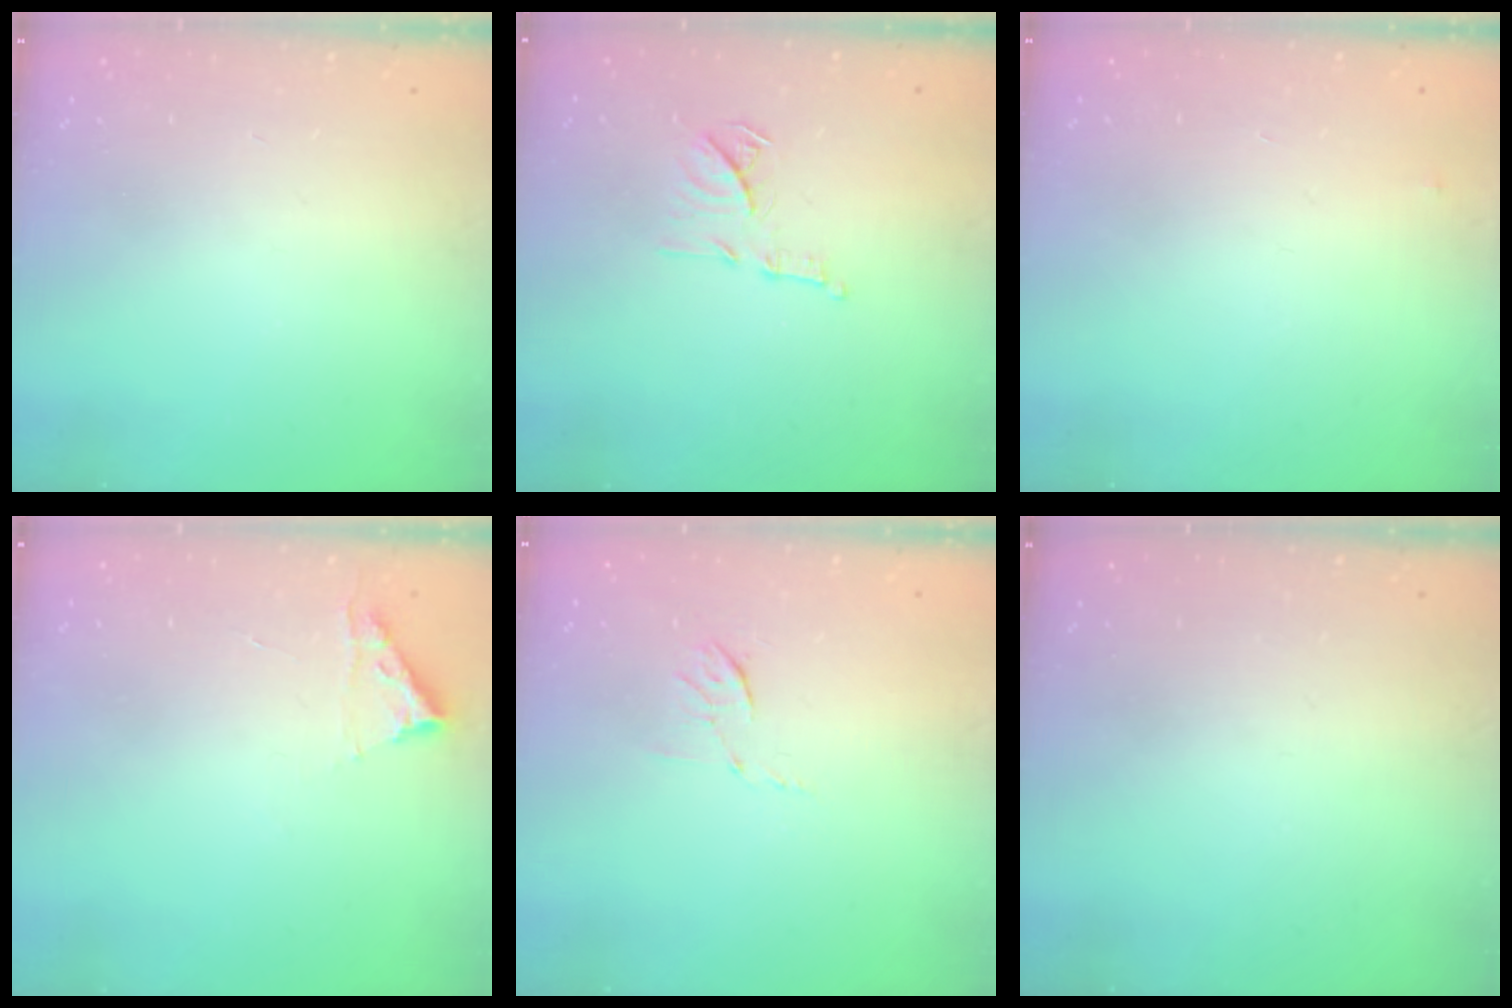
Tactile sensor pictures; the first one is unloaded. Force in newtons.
{"total": 11.8, "press": 11.8, "slide": 0.7}
{"total": 2.5, "press": 2.5, "slide": 0.4}
{"total": 2.8, "press": 2.8, "slide": 0.3}
{"total": 5.7, "press": 5.5, "slide": 1.5}
{"total": 0.0}